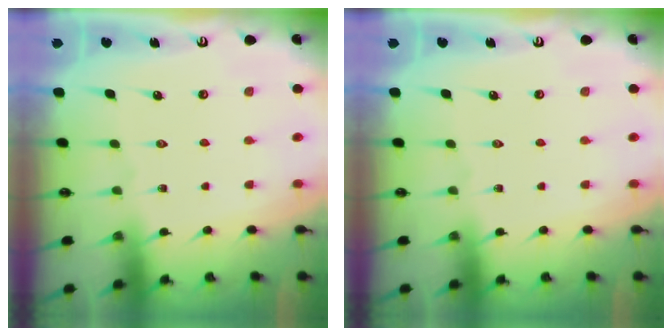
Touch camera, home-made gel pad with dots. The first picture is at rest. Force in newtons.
{"total": 0.0}